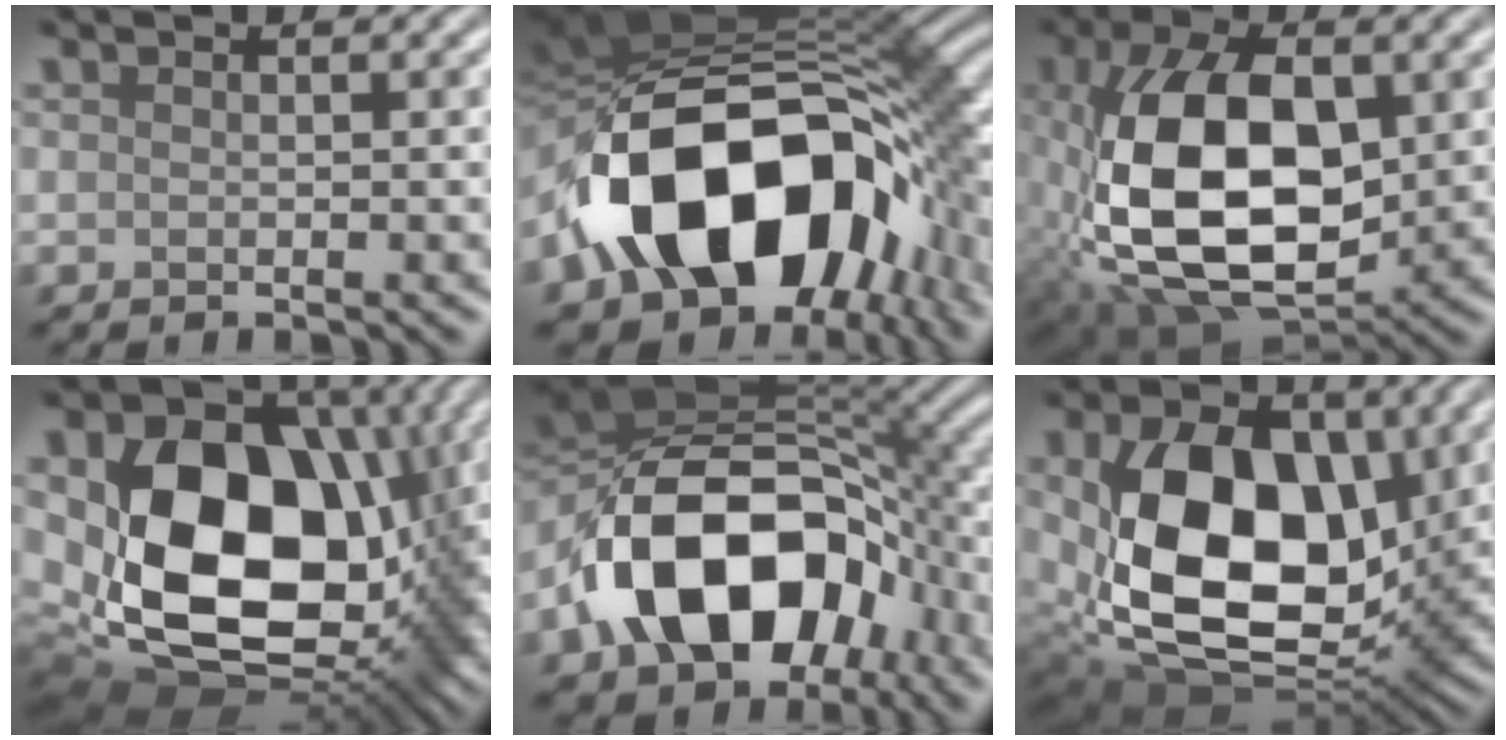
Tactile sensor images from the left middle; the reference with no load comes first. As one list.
[{"total": 17.1, "force": [-4.8, 10.9, 12.3], "torque": [-0.206, -0.020, -0.072]}, {"total": 13.3, "force": [-0.9, 8.0, 10.7], "torque": [-0.217, -0.009, -0.010]}, {"total": 17.7, "force": [0.9, 12.1, 12.8], "torque": [-0.242, -0.041, 0.028]}, {"total": 15.4, "force": [-4.8, 10.1, 10.7], "torque": [-0.180, 0.004, -0.089]}, {"total": 13.9, "force": [1.0, 9.3, 10.3], "torque": [-0.196, -0.030, 0.026]}]